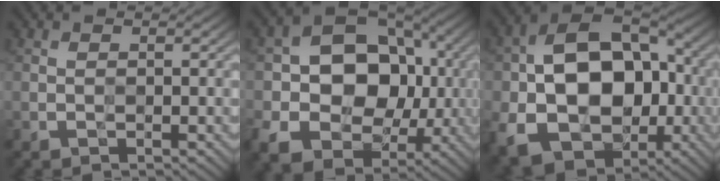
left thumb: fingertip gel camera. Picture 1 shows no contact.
{"total": 14.8, "force": [-1.1, 11.6, 9.1], "torque": [-0.158, -0.017, -0.026]}
{"total": 18.1, "force": [-3.1, 13.0, 12.1], "torque": [-0.224, -0.021, -0.041]}